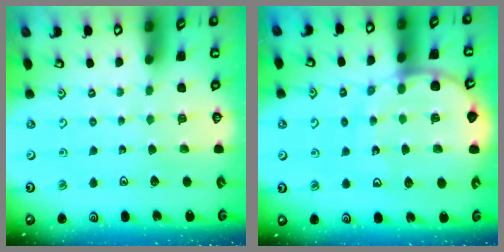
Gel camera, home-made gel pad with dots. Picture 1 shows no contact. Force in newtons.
{"total": 12.1, "press": 12.0, "slide": 1.6}